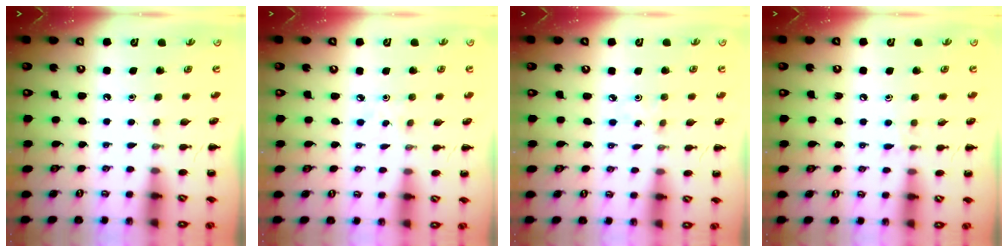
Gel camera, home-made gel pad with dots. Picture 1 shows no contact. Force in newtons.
{"total": 1.5, "press": 1.4, "slide": 0.6}
{"total": 0.6, "press": 0.6, "slide": 0.2}
{"total": 6.0, "press": 5.7, "slide": 2.0}